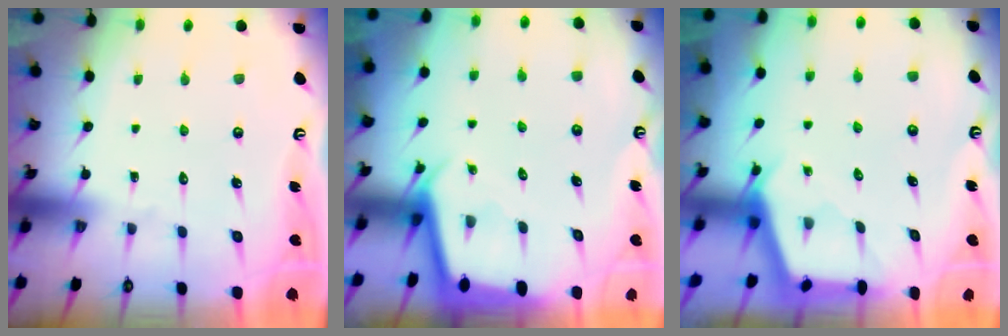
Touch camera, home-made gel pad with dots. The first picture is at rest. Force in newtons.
{"total": 2.5, "press": 2.5, "slide": 0.1}
{"total": 2.5, "press": 2.5, "slide": 0.4}